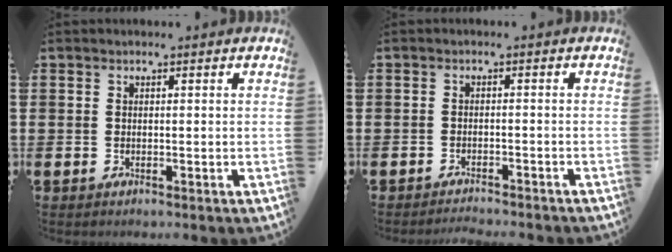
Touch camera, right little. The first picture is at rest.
{"total": 1.4, "force": [-1.4, -0.2, 0.0], "torque": [-0.002, 0.003, -0.029]}